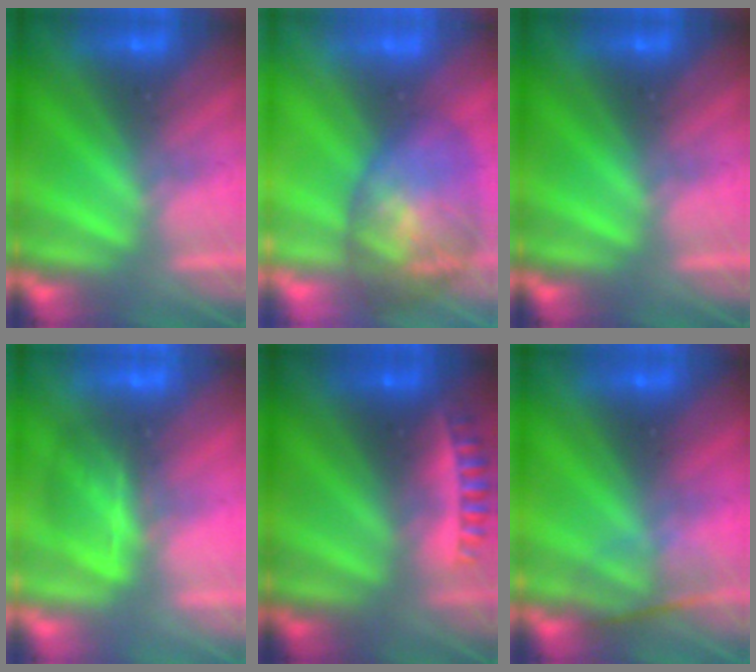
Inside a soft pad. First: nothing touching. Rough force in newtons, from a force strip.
{"total": 7.2}
{"total": 0.0}
{"total": 4.7}
{"total": 2.7}
{"total": 2.3}